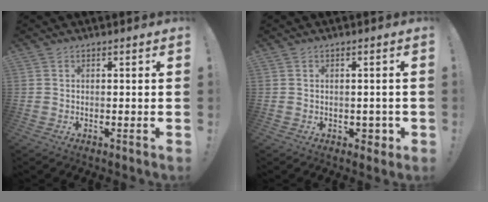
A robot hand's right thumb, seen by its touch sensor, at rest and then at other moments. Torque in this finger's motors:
{"motor_torque": [0.03, -0.01, -0.01, -0.13, 0.04]}